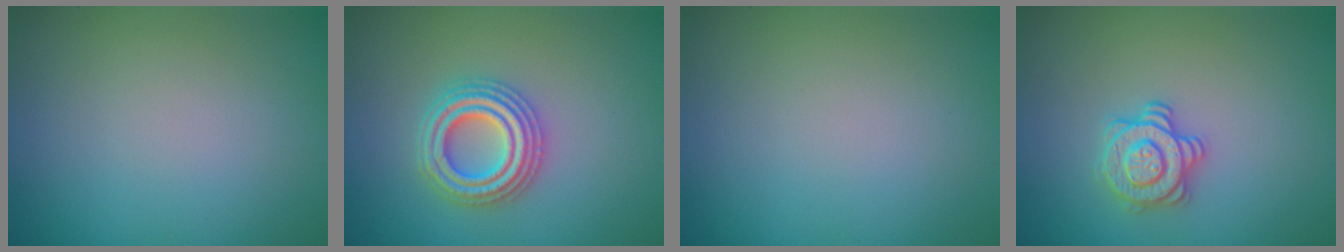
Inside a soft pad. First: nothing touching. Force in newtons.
{"total": 4.3, "press": 4.2, "slide": 0.7}
{"total": 0.0}
{"total": 2.8, "press": 2.7, "slide": 0.9}